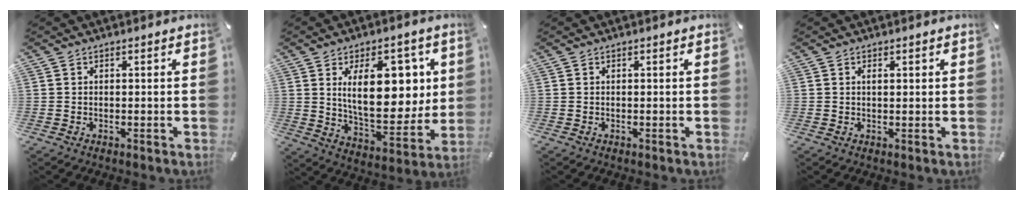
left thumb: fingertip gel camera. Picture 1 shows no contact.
{"total": 18.8, "force": [5.6, 9.9, 15.0], "torque": [-0.222, -0.017, 0.091]}
{"total": 0.0}
{"total": 0.9, "force": [0.3, 0.4, 0.8], "torque": [-0.016, 0.002, 0.004]}